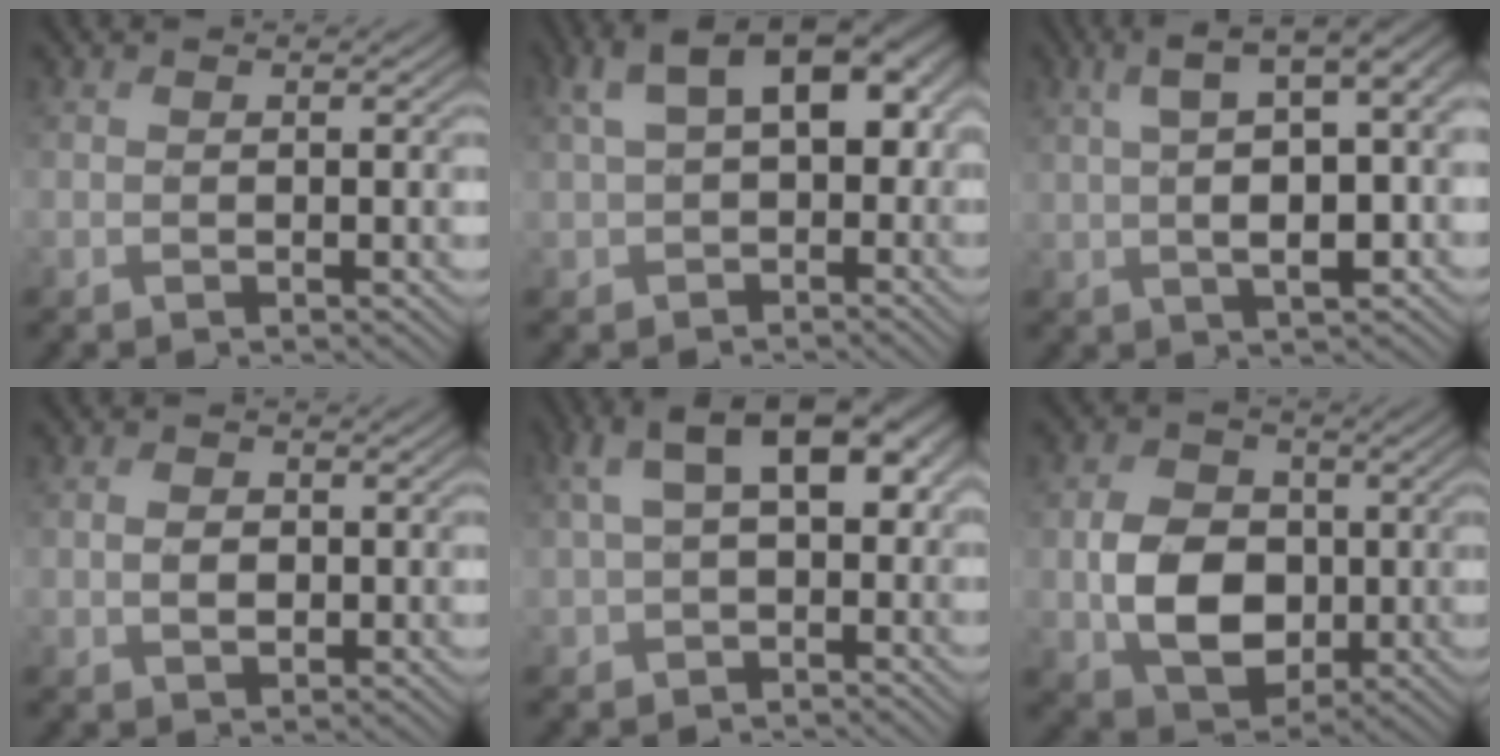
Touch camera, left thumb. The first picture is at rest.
{"total": 10.6, "force": [1.4, 7.2, 7.7], "torque": [-0.152, -0.010, 0.032]}
{"total": 10.3, "force": [1.4, 4.2, 9.3], "torque": [-0.176, 0.009, 0.024]}
{"total": 2.0, "force": [-0.2, 1.6, 1.1], "torque": [-0.025, -0.004, -0.003]}
{"total": 9.3, "force": [1.3, 6.1, 6.9], "torque": [-0.141, -0.002, 0.024]}
{"total": 8.5, "force": [-0.8, 6.7, 5.2], "torque": [-0.115, -0.011, -0.018]}